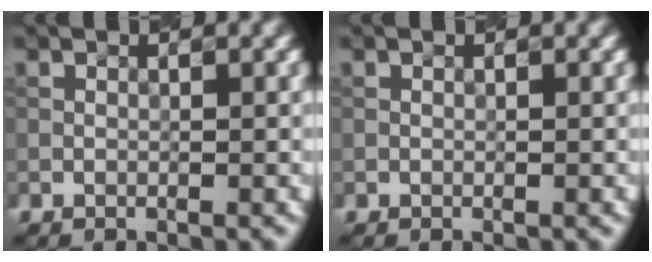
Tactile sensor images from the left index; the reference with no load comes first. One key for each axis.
{"total": 0.0}